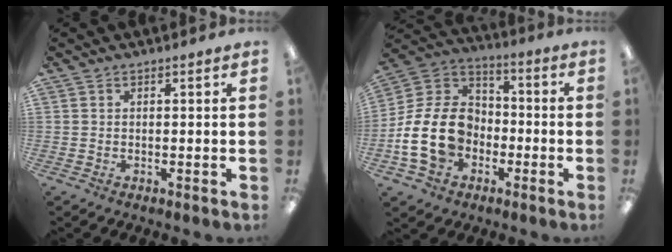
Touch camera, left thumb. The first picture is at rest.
{"total": 17.7, "force": [-3.9, 13.5, 10.8], "torque": [-0.240, 0.024, -0.066]}